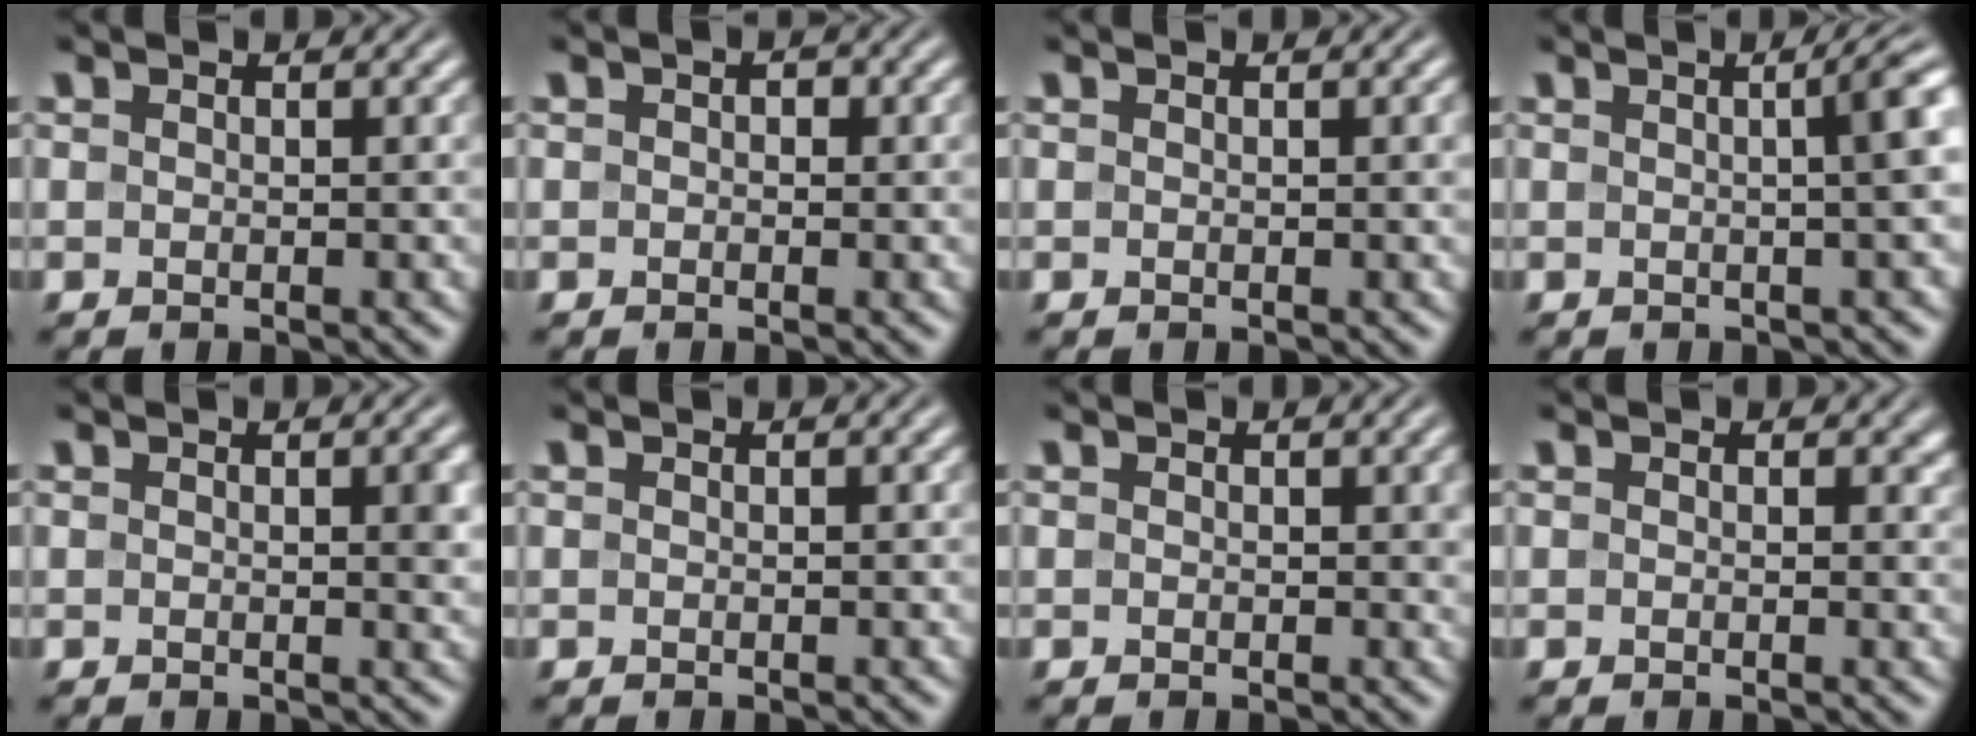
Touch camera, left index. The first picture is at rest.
{"total": 0.8, "force": [0.0, 0.6, 0.6], "torque": [-0.006, -0.001, -0.002]}
{"total": 0.5, "force": [0.1, 0.0, 0.5], "torque": [-0.006, 0.003, 0.001]}
{"total": 4.9, "force": [0.5, 1.5, 4.6], "torque": [-0.030, 0.021, 0.004]}
{"total": 1.5, "force": [0.3, 0.3, 1.5], "torque": [-0.017, 0.000, 0.003]}
{"total": 0.0}
{"total": 0.7, "force": [0.3, 0.5, 0.3], "torque": [-0.001, 0.000, 0.002]}
{"total": 0.8, "force": [0.3, 0.7, 0.4], "torque": [0.000, -0.002, -0.001]}